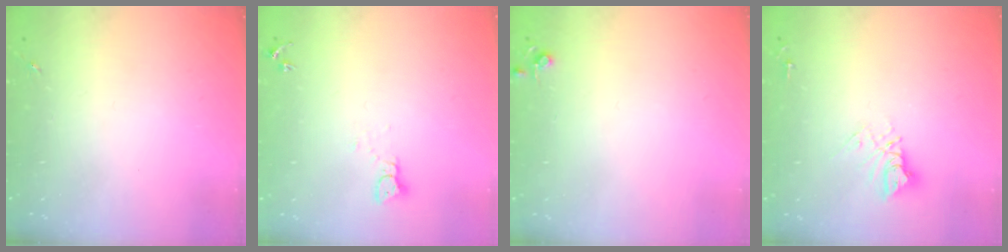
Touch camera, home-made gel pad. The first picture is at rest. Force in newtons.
{"total": 3.3, "press": 3.3, "slide": 0.1}
{"total": 3.8, "press": 3.8, "slide": 0.5}
{"total": 9.3, "press": 9.3, "slide": 0.8}